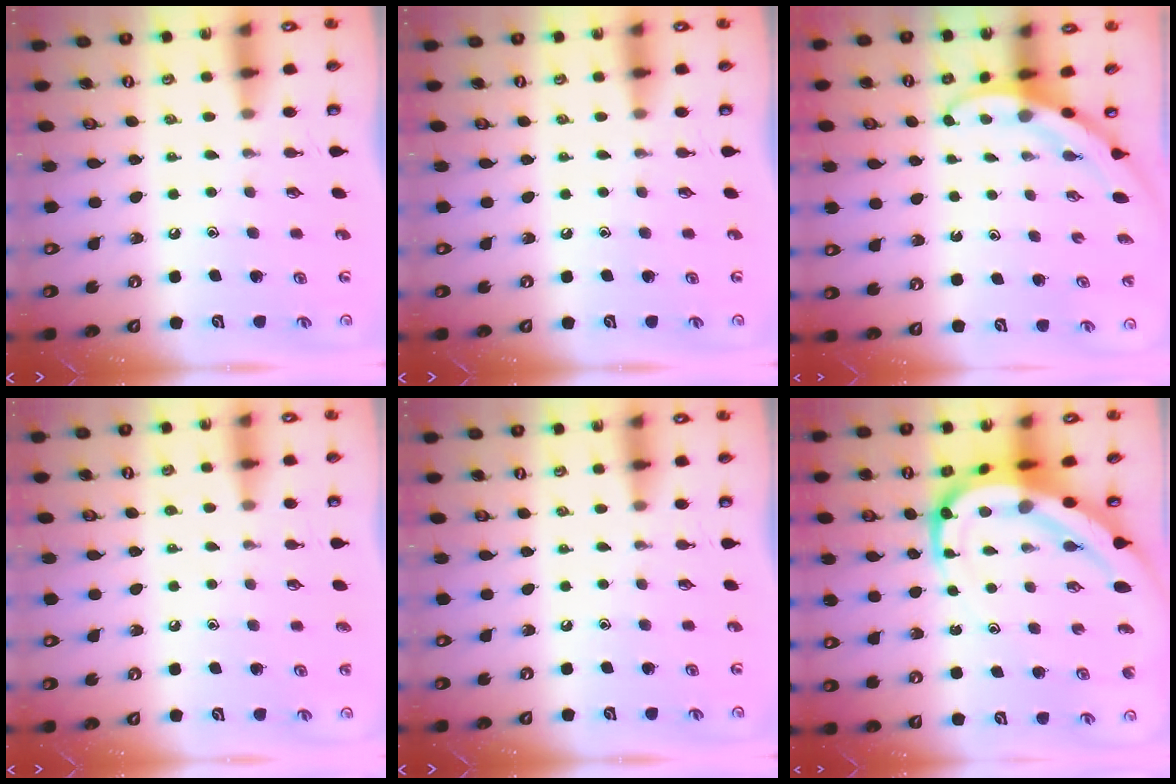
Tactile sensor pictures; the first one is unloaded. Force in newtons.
{"total": 0.0}
{"total": 3.3, "press": 3.3, "slide": 0.1}
{"total": 4.1, "press": 4.1, "slide": 0.5}
{"total": 0.0}
{"total": 14.7, "press": 14.6, "slide": 1.5}